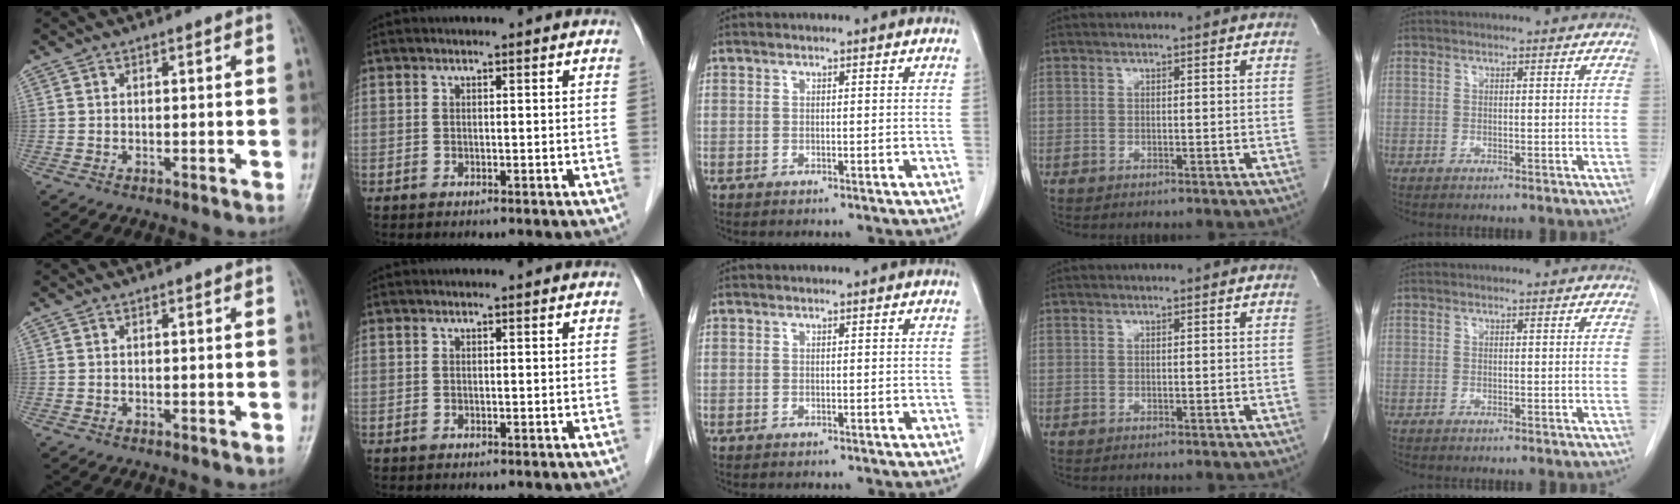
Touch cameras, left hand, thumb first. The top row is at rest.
{}